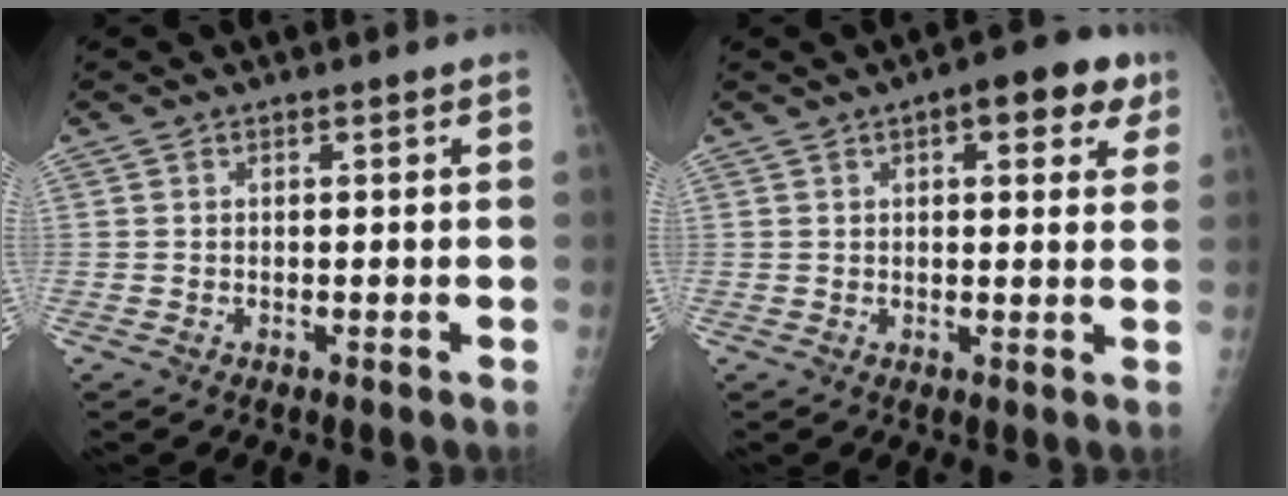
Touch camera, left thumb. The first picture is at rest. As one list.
[{"total": 9.2, "force": [4.4, 3.8, 7.0], "torque": [-0.059, -0.004, 0.048]}]